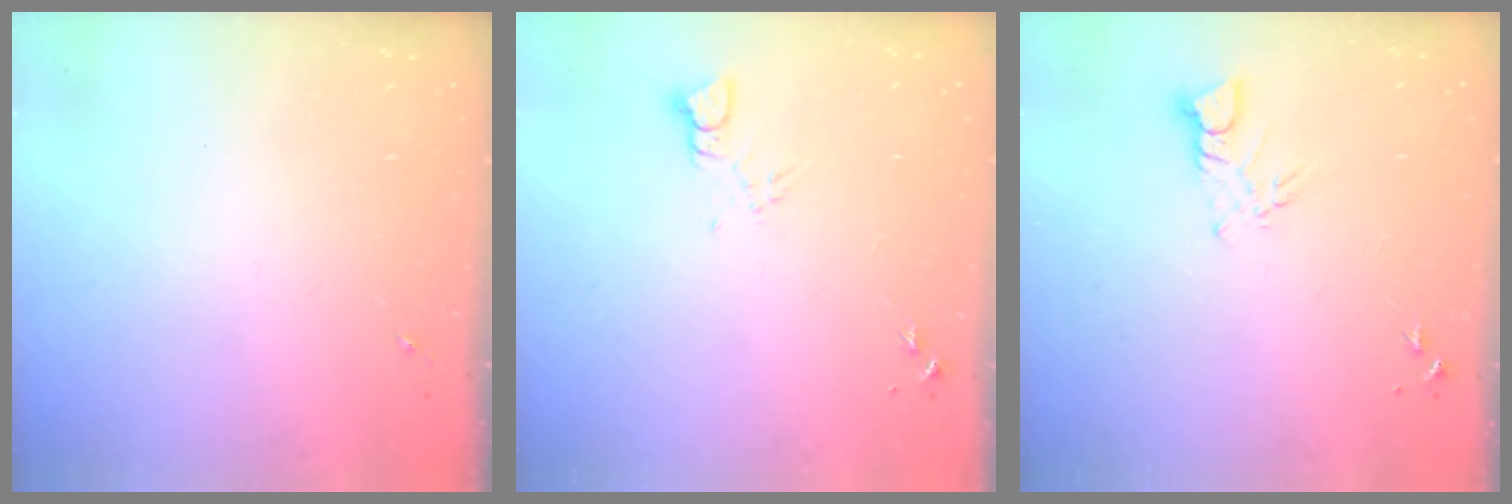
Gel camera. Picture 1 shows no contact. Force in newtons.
{"total": 4.4, "press": 4.4, "slide": 0.4}
{"total": 4.0, "press": 4.0, "slide": 0.4}